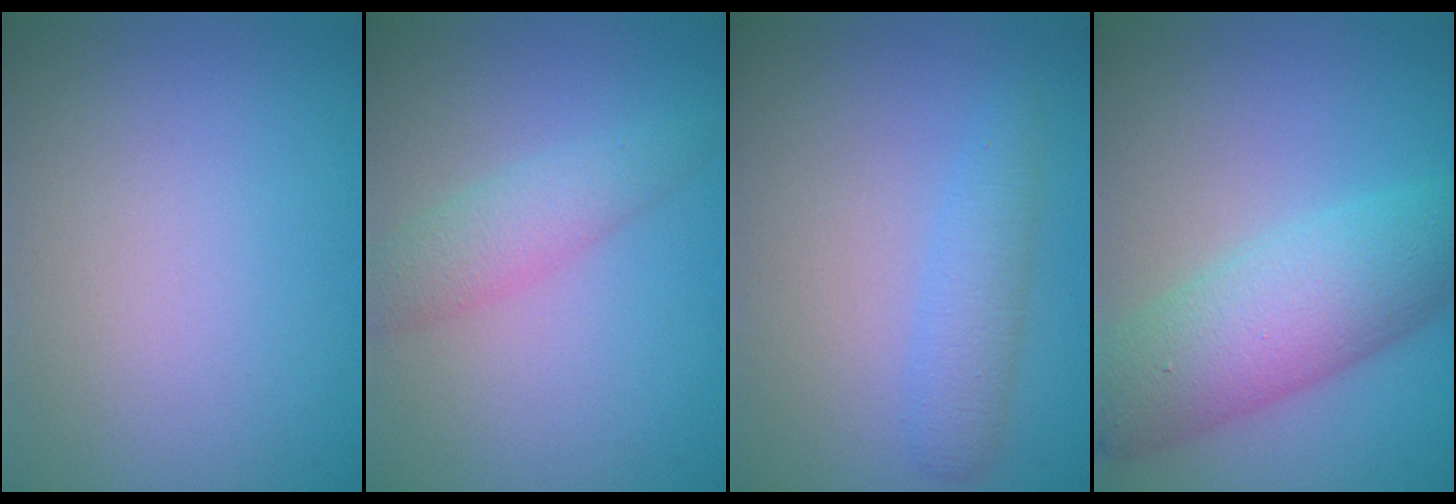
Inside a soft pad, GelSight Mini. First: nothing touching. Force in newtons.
{"total": 2.9, "press": 2.9, "slide": 0.0}
{"total": 2.4, "press": 2.4, "slide": 0.1}
{"total": 7.7, "press": 7.7, "slide": 0.1}